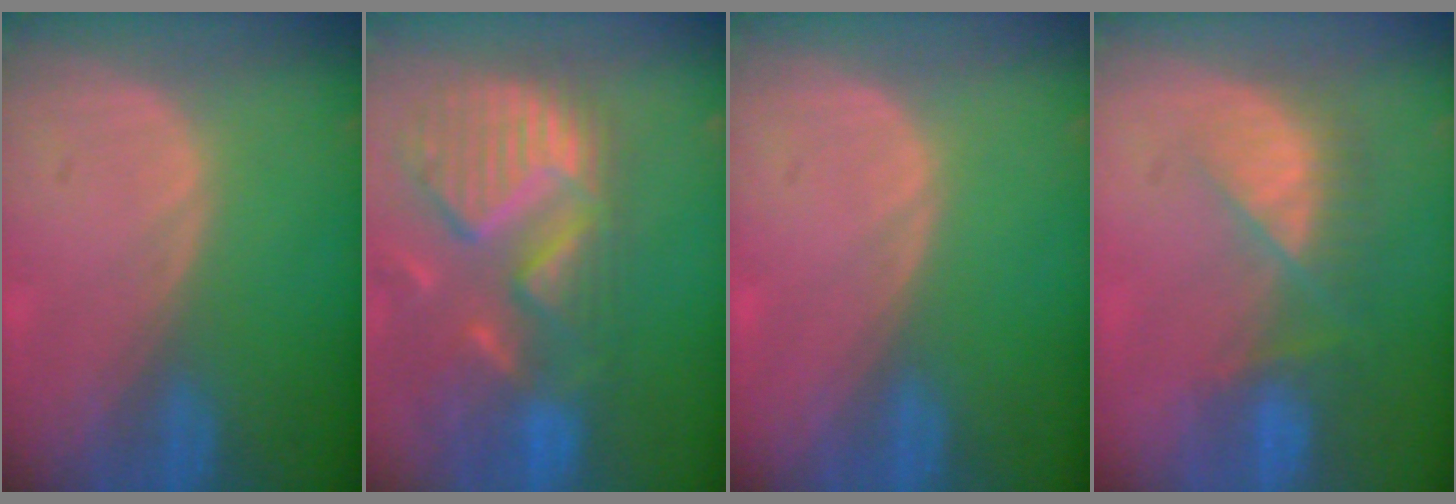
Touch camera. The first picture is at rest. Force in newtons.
{"total": 13.5, "press": 11.4, "slide": 7.2}
{"total": 0.0}
{"total": 7.5, "press": 6.7, "slide": 3.4}